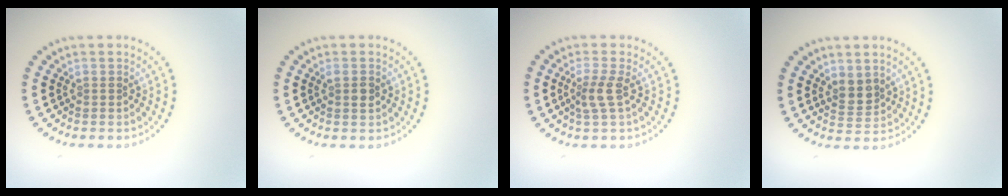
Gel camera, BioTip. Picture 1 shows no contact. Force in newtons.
{"total": 1.1, "press": 1.0, "slide": 0.3}
{"total": 2.0, "press": 1.6, "slide": 1.2}
{"total": 2.0, "press": 1.7, "slide": 1.0}